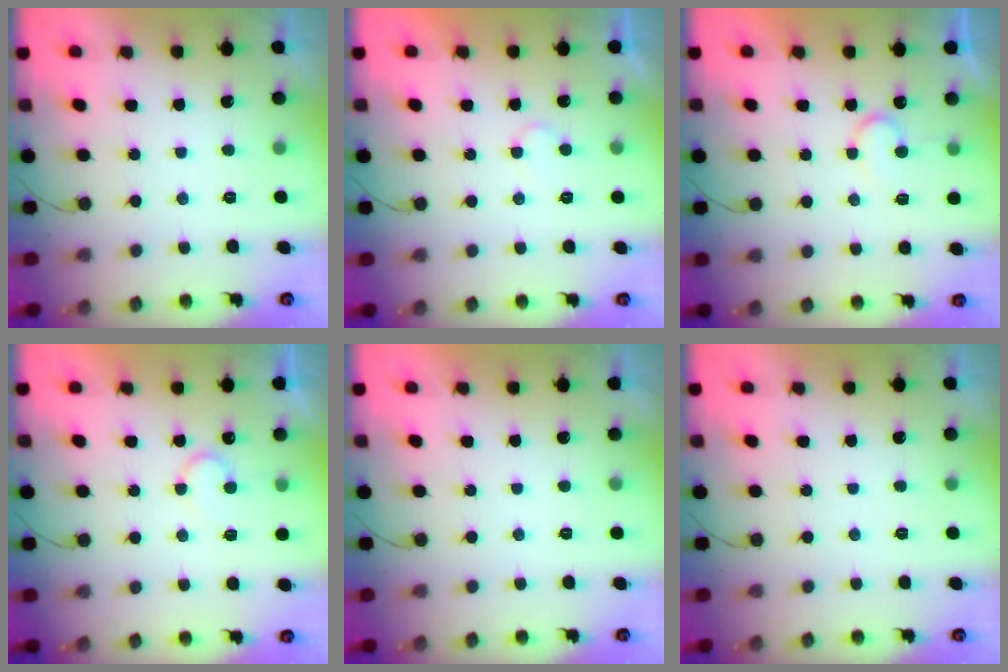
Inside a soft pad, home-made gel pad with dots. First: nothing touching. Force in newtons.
{"total": 5.2, "press": 5.2, "slide": 0.5}
{"total": 7.1, "press": 7.1, "slide": 0.5}
{"total": 6.8, "press": 6.8, "slide": 0.6}
{"total": 1.8, "press": 1.8, "slide": 0.0}
{"total": 0.0}